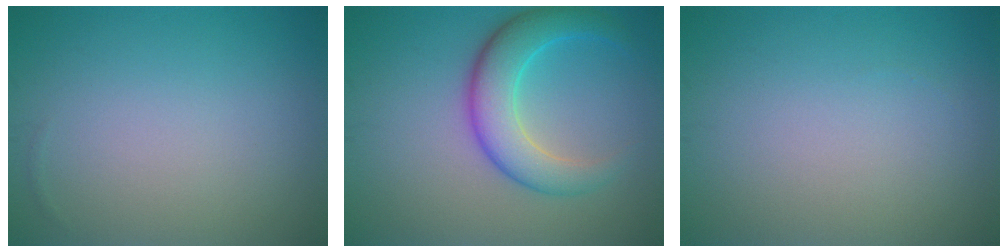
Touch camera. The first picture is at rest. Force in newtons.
{"total": 5.6, "press": 5.6, "slide": 0.3}
{"total": 0.0}